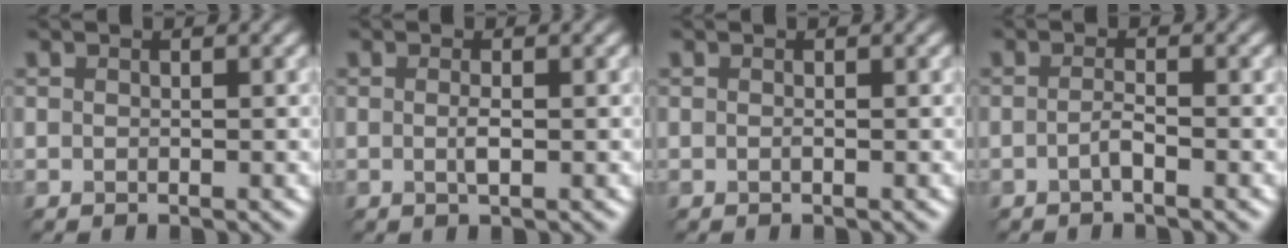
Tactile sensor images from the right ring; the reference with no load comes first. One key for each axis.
{"total": 0.8, "fx": -0.4, "fy": -0.7, "fz": 0.3, "tx": -0.026, "ty": 0.004, "tz": 0.012}
{"total": 0.0}
{"total": 1.2, "fx": -1.0, "fy": -0.7, "fz": 0.2, "tx": -0.024, "ty": 0.009, "tz": -0.003}